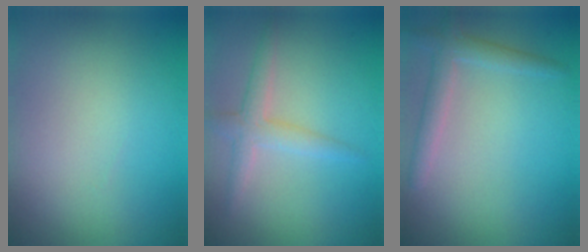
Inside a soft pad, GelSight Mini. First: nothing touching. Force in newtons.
{"total": 2.4, "press": 2.4, "slide": 0.1}
{"total": 2.4, "press": 2.4, "slide": 0.2}